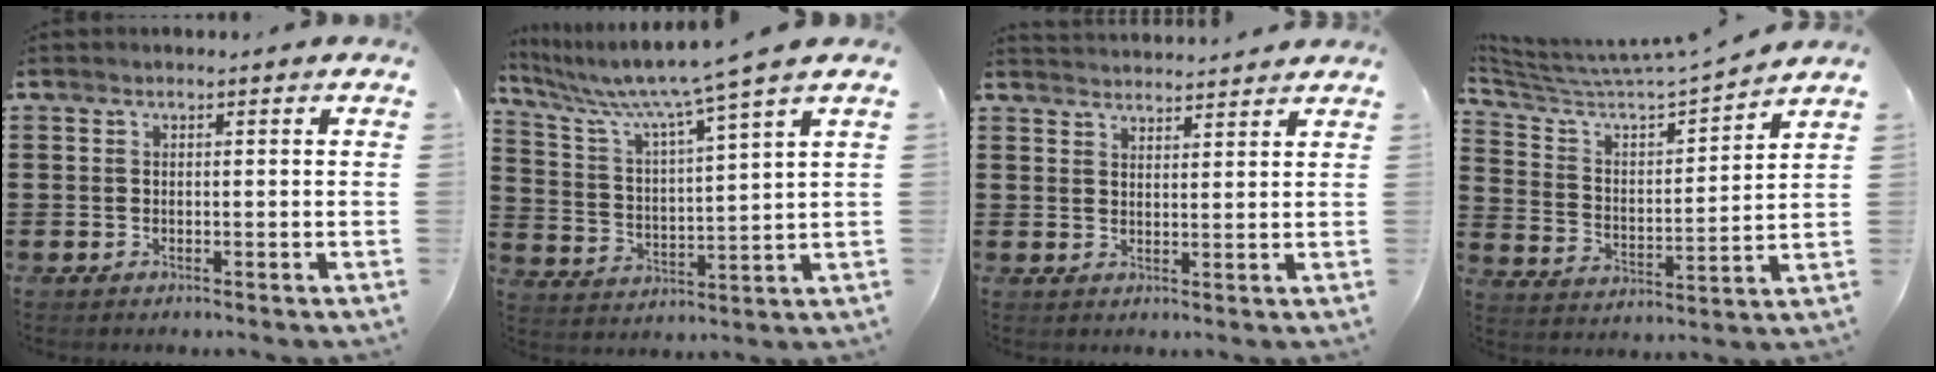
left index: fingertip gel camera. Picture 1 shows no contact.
{"total": 7.7, "force": [6.3, -1.0, 4.2], "torque": [-0.111, -0.051, 0.096]}
{"total": 2.8, "force": [2.7, -0.2, -0.3], "torque": [-0.001, -0.011, 0.053]}
{"total": 5.3, "force": [4.8, 0.1, 2.2], "torque": [-0.071, -0.047, 0.074]}